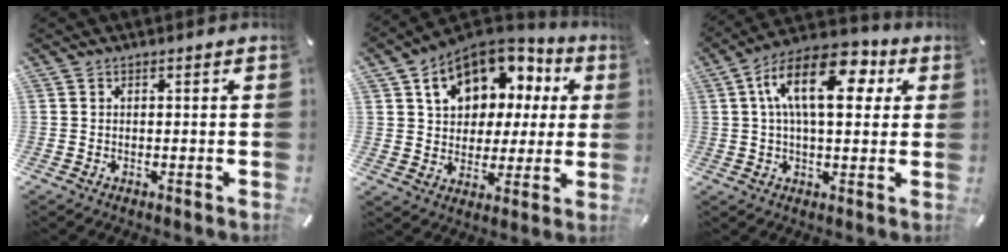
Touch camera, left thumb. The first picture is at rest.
{"total": 13.5, "force": [6.1, 10.1, 6.5], "torque": [-0.109, -0.032, 0.113]}
{"total": 16.5, "force": [4.9, 8.5, 13.3], "torque": [-0.234, -0.005, 0.078]}